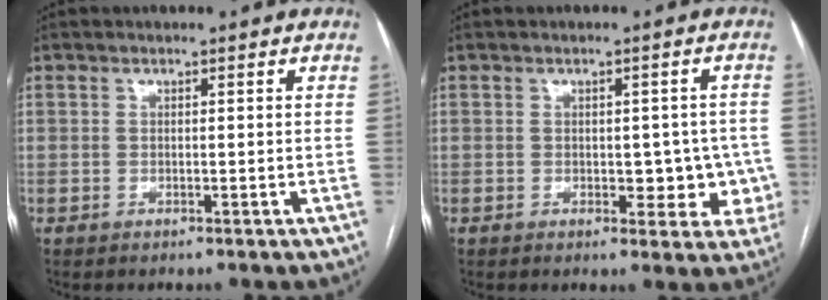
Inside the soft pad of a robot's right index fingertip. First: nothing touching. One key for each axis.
{"total": 5.8, "fx": -0.9, "fy": 3.4, "fz": 4.7, "tx": -0.037, "ty": 0.016, "tz": -0.005}